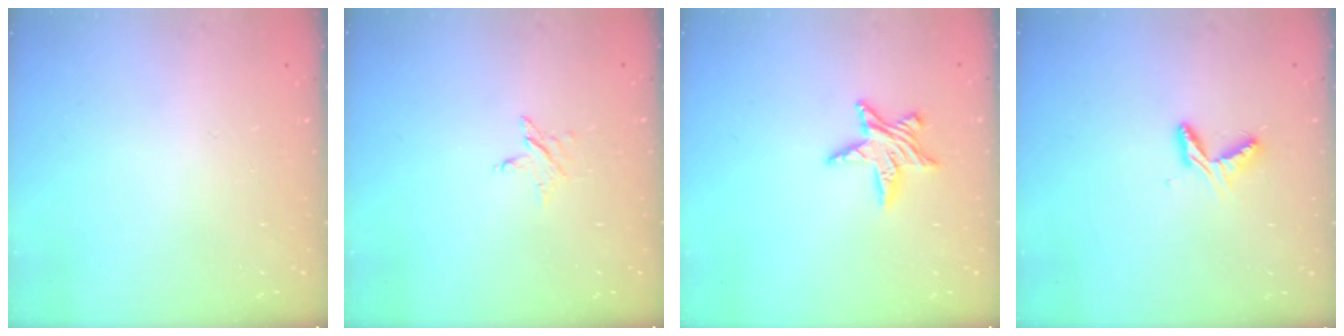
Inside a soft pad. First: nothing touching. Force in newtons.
{"total": 2.8, "press": 2.8, "slide": 0.3}
{"total": 7.5, "press": 7.5, "slide": 0.6}
{"total": 5.7, "press": 5.7, "slide": 0.5}